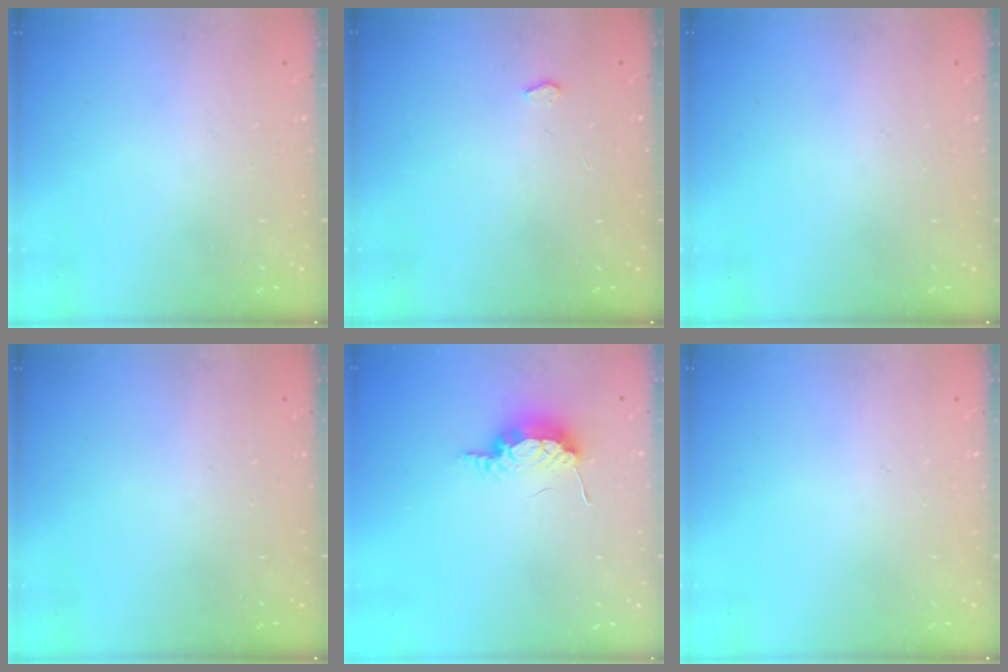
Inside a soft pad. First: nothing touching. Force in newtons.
{"total": 2.1, "press": 2.1, "slide": 0.2}
{"total": 0.0}
{"total": 0.0}
{"total": 7.8, "press": 7.6, "slide": 1.8}
{"total": 0.0}